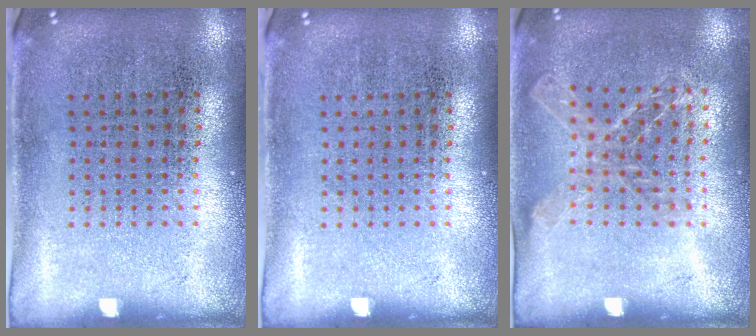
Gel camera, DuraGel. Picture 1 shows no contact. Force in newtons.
{"total": 0.0}
{"total": 1.1, "press": 1.1, "slide": 0.0}